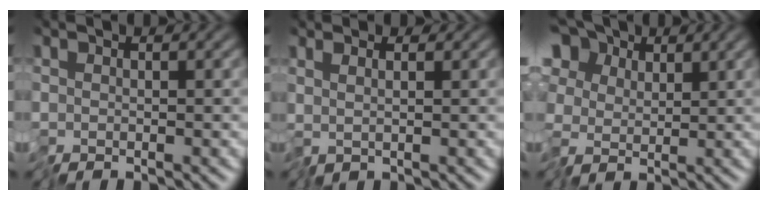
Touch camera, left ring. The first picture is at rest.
{"total": 0.9, "force": [0.8, 0.1, 0.5], "torque": [-0.011, 0.004, 0.014]}
{"total": 8.0, "force": [3.3, 5.8, 4.5], "torque": [-0.099, 0.033, 0.029]}